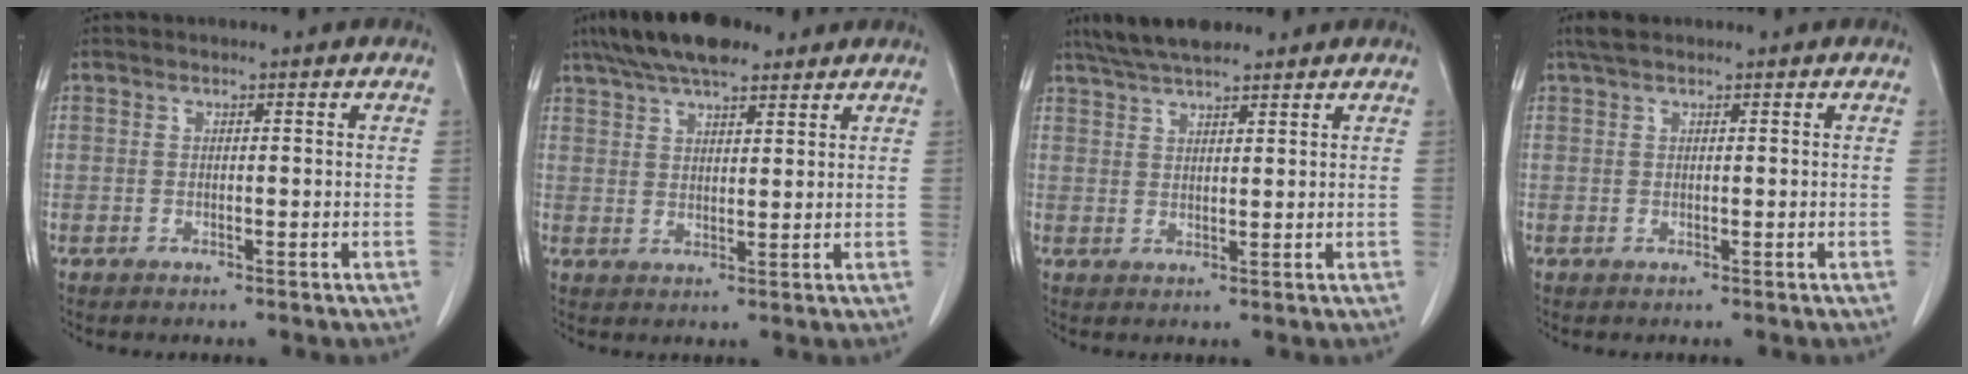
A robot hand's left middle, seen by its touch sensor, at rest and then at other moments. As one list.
[{"total": 10.7, "force": [8.3, 2.9, 6.1], "torque": [-0.106, 0.028, 0.143]}, {"total": 7.5, "force": [6.2, 1.5, 3.8], "torque": [-0.067, 0.023, 0.111]}, {"total": 2.3, "force": [1.8, 0.8, 1.3], "torque": [-0.025, 0.019, 0.034]}]